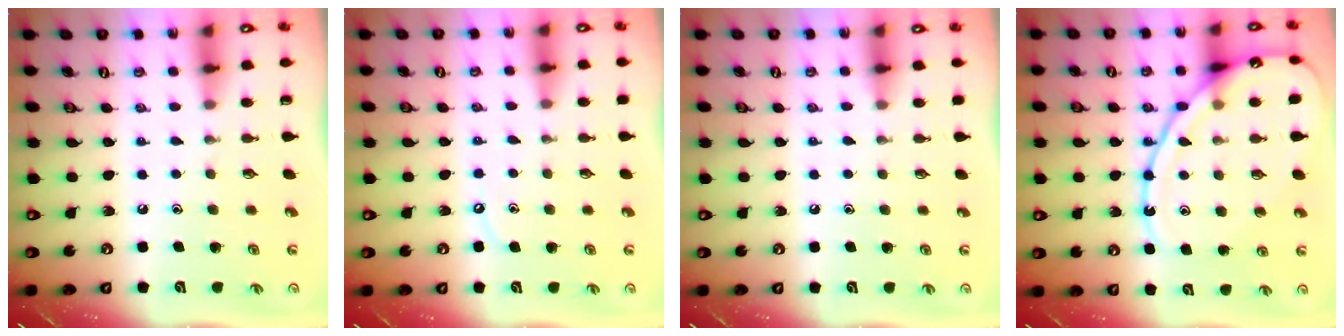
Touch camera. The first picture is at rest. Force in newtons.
{"total": 3.1, "press": 3.1, "slide": 0.5}
{"total": 3.4, "press": 3.4, "slide": 0.5}
{"total": 15.1, "press": 15.0, "slide": 1.4}